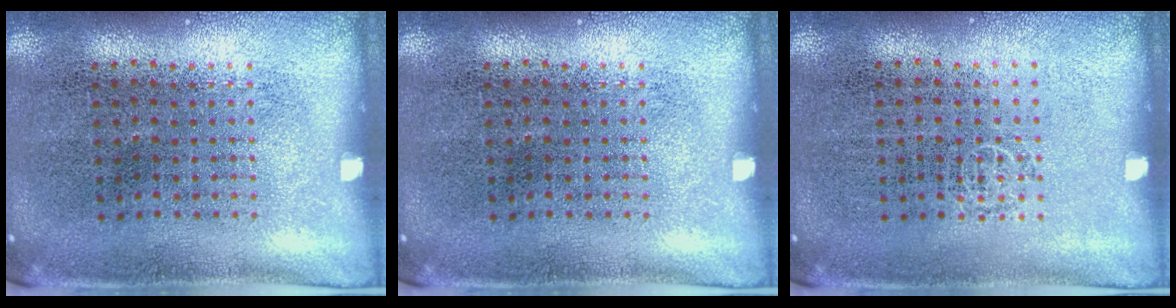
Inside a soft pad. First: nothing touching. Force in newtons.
{"total": 0.0}
{"total": 0.6, "press": 0.6, "slide": 0.1}